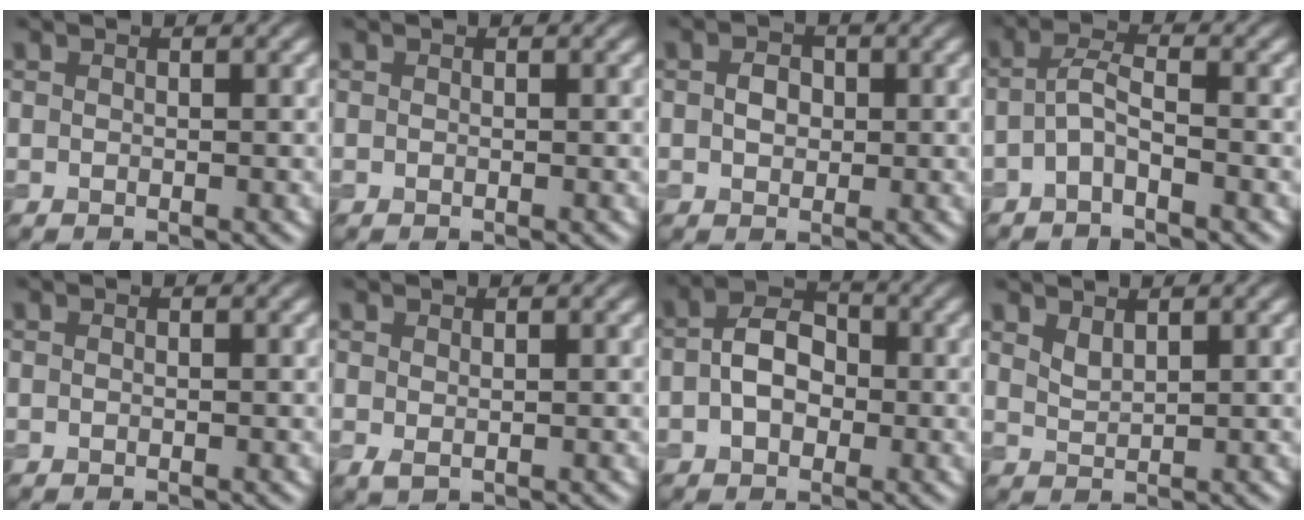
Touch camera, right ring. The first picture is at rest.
{"total": 0.0}
{"total": 2.0, "force": [0.2, 1.6, 1.2], "torque": [-0.024, 0.002, 0.000]}
{"total": 2.2, "force": [-1.0, 0.6, 1.9], "torque": [-0.039, 0.007, -0.026]}
{"total": 0.0}
{"total": 0.7, "force": [0.4, 0.3, 0.5], "torque": [-0.013, -0.001, 0.011]}
{"total": 4.1, "force": [-0.3, 3.0, 2.9], "torque": [-0.051, 0.004, -0.012]}
{"total": 1.4, "force": [1.2, 0.4, 0.7], "torque": [-0.018, -0.002, 0.027]}